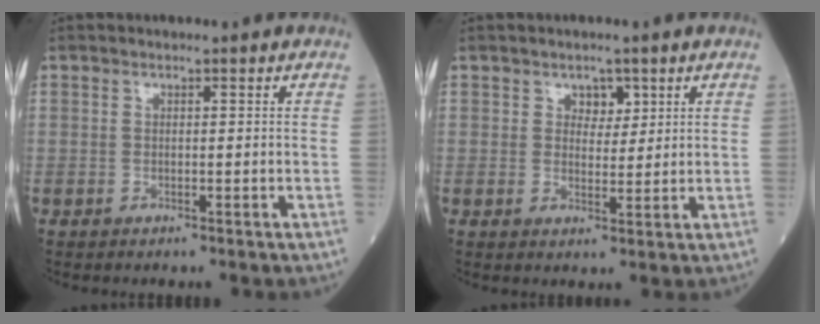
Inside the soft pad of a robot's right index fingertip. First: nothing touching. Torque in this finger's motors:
{"motor_torque": [0.00, 0.00, 0.01, 0.00]}